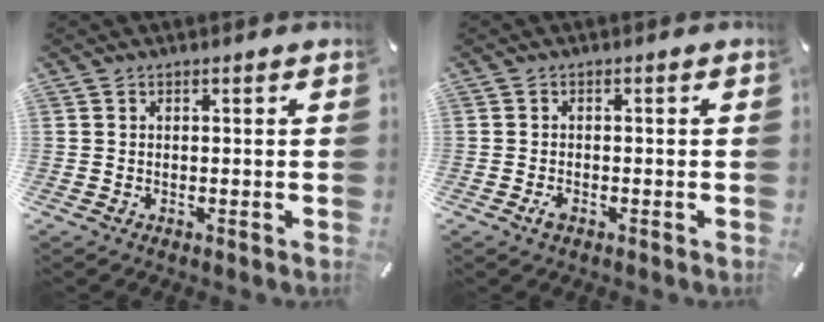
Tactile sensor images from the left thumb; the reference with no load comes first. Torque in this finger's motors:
{"motor_torque": [0.03, 0.08, -0.02, 0.03, -0.03]}